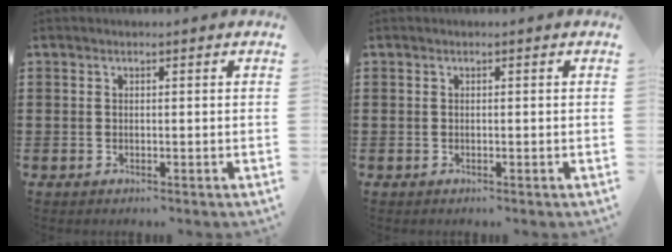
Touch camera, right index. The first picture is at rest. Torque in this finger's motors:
{"motor_torque": [0.39, 0.34, 0.00, 0.00]}